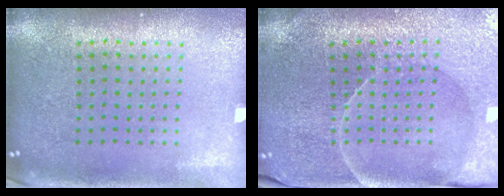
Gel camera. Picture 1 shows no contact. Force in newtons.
{"total": 3.8, "press": 3.7, "slide": 0.8}